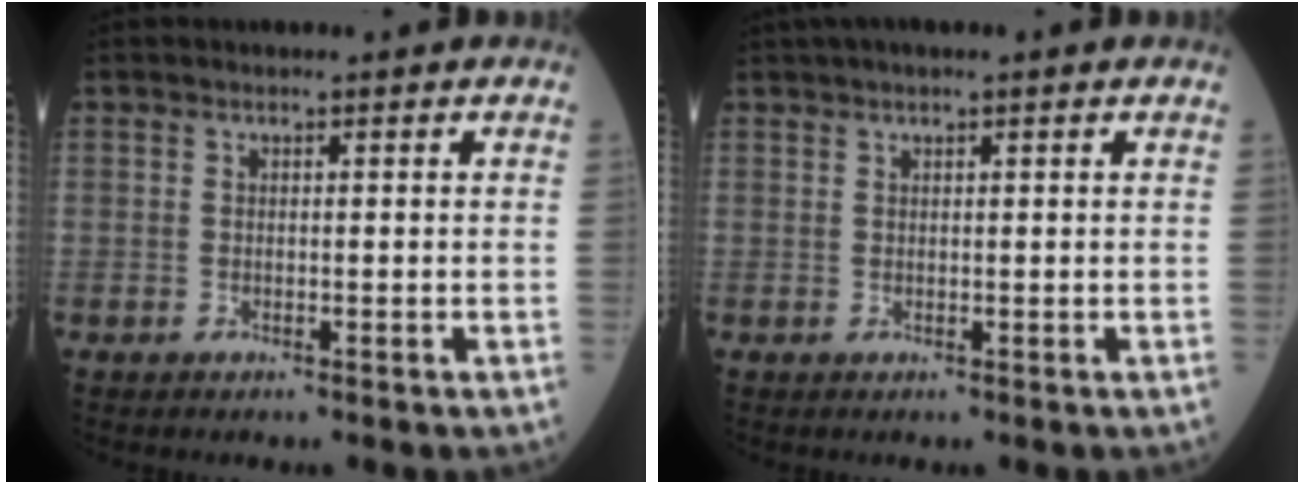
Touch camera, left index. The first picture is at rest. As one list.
[{"total": 4.5, "force": [3.5, 0.5, 2.9], "torque": [-0.043, 0.032, 0.055]}]